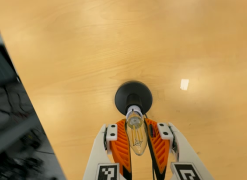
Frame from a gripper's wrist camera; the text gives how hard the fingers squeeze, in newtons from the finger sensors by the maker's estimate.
{"total": 21.1, "left": 20.4, "right": 21.8}